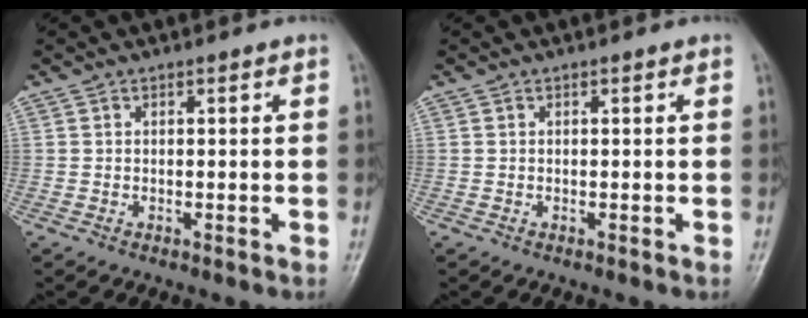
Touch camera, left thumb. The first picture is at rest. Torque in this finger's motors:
{"motor_torque": [0.01, 0.01, 0.00, 0.00, 0.00]}